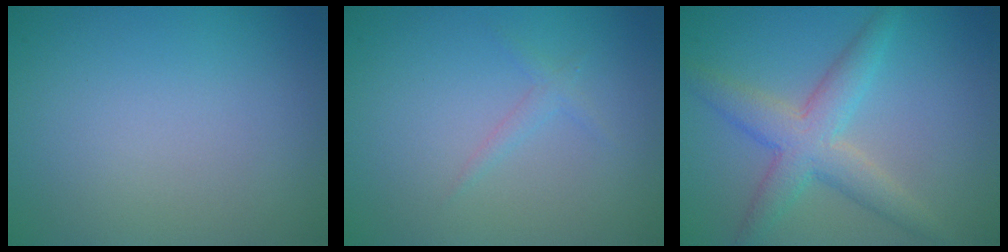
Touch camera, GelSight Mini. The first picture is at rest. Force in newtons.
{"total": 1.0, "press": 1.0, "slide": 0.0}
{"total": 4.6, "press": 4.6, "slide": 0.2}